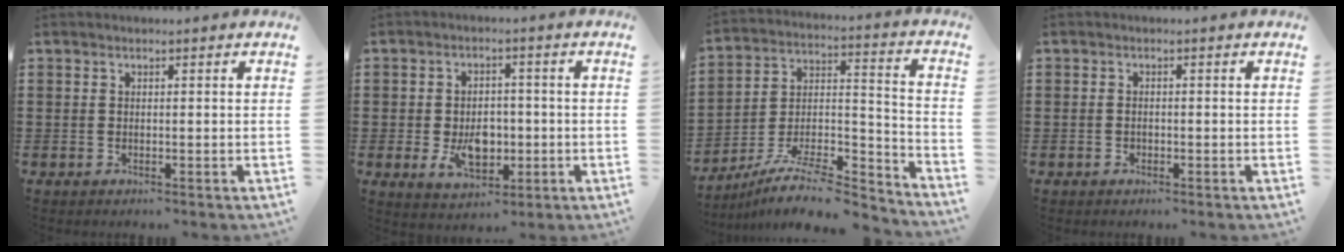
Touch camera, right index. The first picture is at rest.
{"total": 6.5, "force": [-1.3, 4.3, 4.7], "torque": [-0.074, 0.003, -0.025]}
{"total": 9.6, "force": [-7.7, 2.6, 5.0], "torque": [-0.081, 0.023, -0.149]}
{"total": 0.7, "force": [-0.4, 0.2, 0.5], "torque": [-0.013, -0.005, -0.005]}